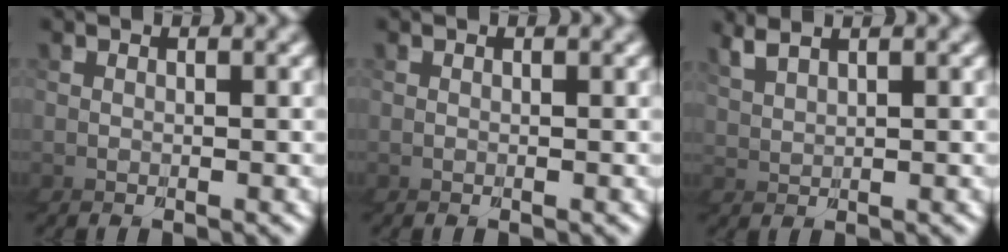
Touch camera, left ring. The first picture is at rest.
{"total": 0.0}
{"total": 2.5, "force": [2.3, 0.7, 0.4], "torque": [-0.036, 0.004, 0.038]}